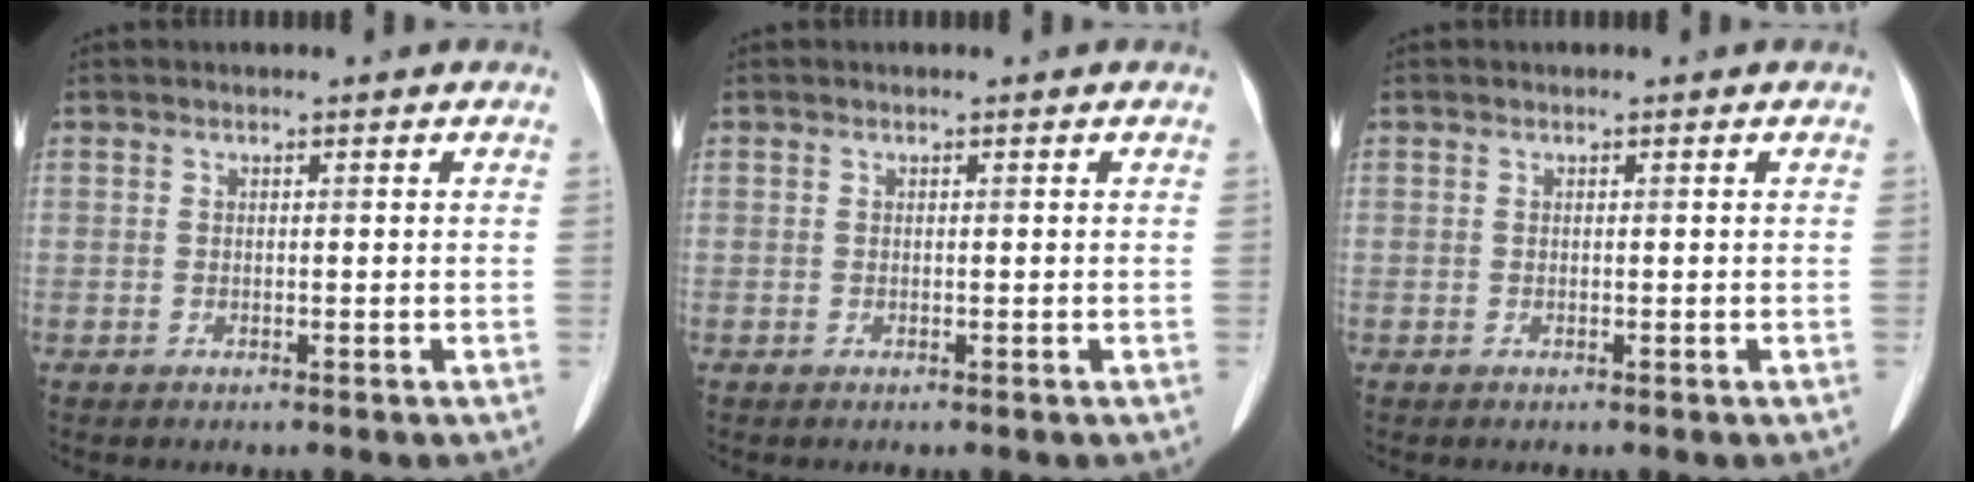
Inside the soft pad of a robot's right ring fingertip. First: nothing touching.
{"total": 0.0}
{"total": 0.0}